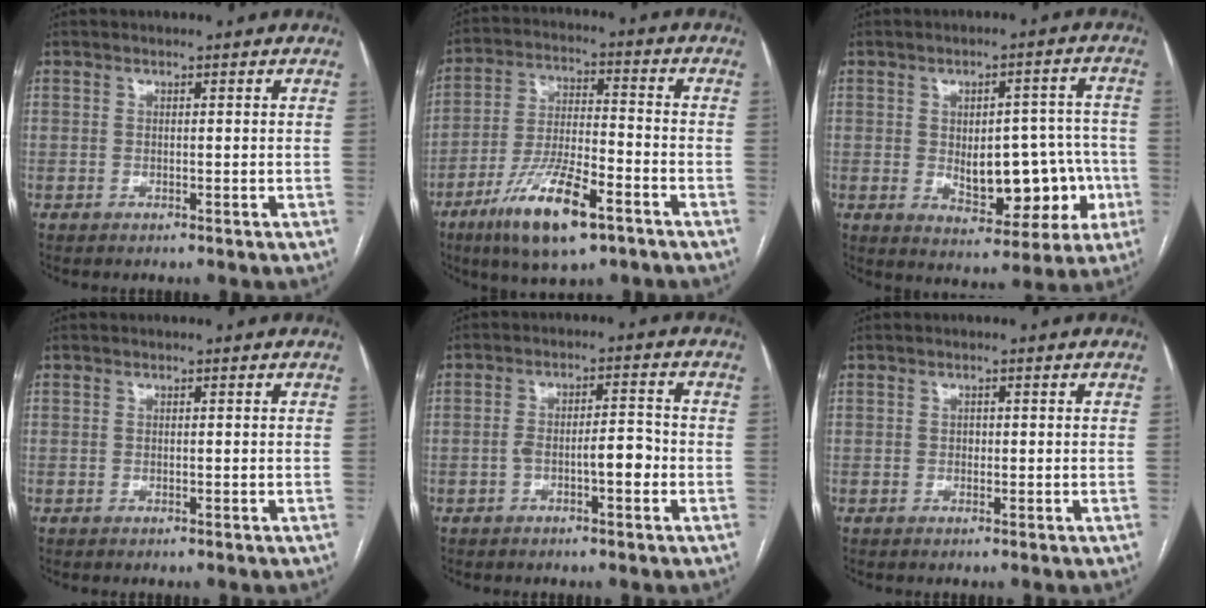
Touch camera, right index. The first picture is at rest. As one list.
[{"total": 14.2, "force": [-8.3, 3.1, 11.1], "torque": [-0.219, -0.016, -0.144]}, {"total": 12.4, "force": [-2.2, 6.4, 10.4], "torque": [-0.123, 0.023, -0.010]}, {"total": 0.0}, {"total": 4.9, "force": [-1.7, 1.2, 4.4], "torque": [-0.076, 0.020, -0.025]}, {"total": 0.6, "force": [0.0, 0.5, 0.3], "torque": [-0.001, 0.002, -0.002]}]